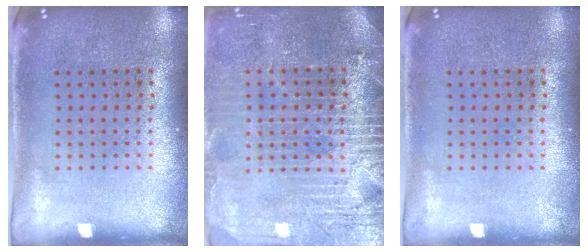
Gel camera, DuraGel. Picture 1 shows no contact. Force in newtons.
{"total": 3.7, "press": 3.4, "slide": 1.3}
{"total": 0.0}